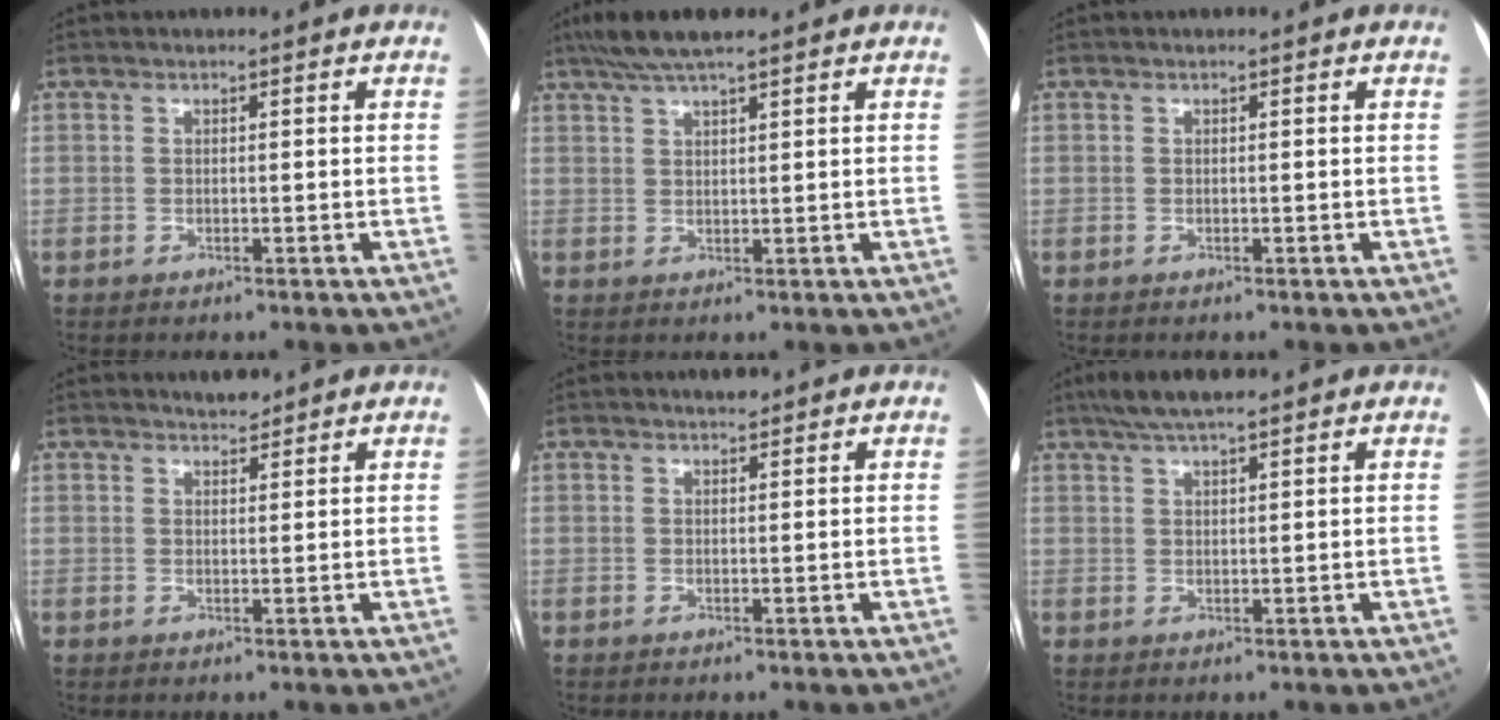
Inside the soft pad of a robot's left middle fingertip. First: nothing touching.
{"total": 7.0, "force": [5.5, 0.8, 4.3], "torque": [-0.076, 0.034, 0.093]}
{"total": 0.0}
{"total": 2.1, "force": [1.9, 0.6, 0.5], "torque": [-0.012, 0.000, 0.032]}
{"total": 1.4, "force": [1.2, 0.4, 0.6], "torque": [-0.014, 0.003, 0.020]}
{"total": 6.4, "force": [5.0, 0.8, 3.9], "torque": [-0.067, 0.027, 0.086]}